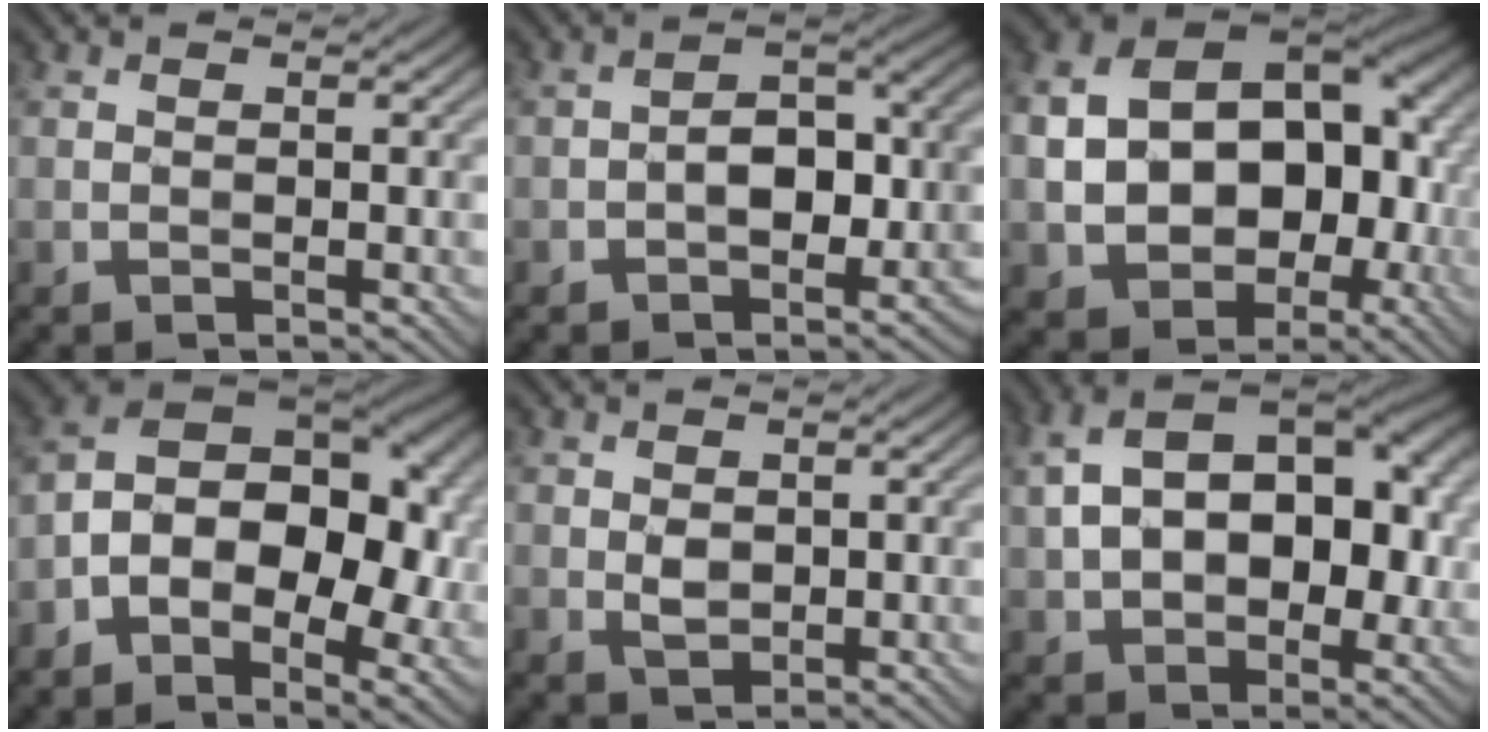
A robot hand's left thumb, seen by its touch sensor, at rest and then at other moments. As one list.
[{"total": 5.7, "force": [-1.9, 3.5, 4.2], "torque": [-0.053, 0.005, -0.037]}, {"total": 16.0, "force": [-0.9, 11.6, 11.0], "torque": [-0.190, -0.026, 0.002]}, {"total": 15.5, "force": [-2.4, 9.8, 11.7], "torque": [-0.196, -0.002, -0.034]}, {"total": 2.0, "force": [0.4, 1.4, 1.3], "torque": [-0.030, -0.004, 0.012]}, {"total": 14.5, "force": [2.6, 9.2, 10.9], "torque": [-0.182, 0.013, 0.050]}]